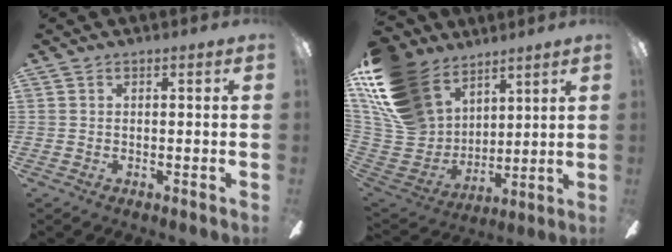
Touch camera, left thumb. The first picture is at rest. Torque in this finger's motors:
{"motor_torque": [0.67, 0.67, 1.39, -1.38, 0.37]}